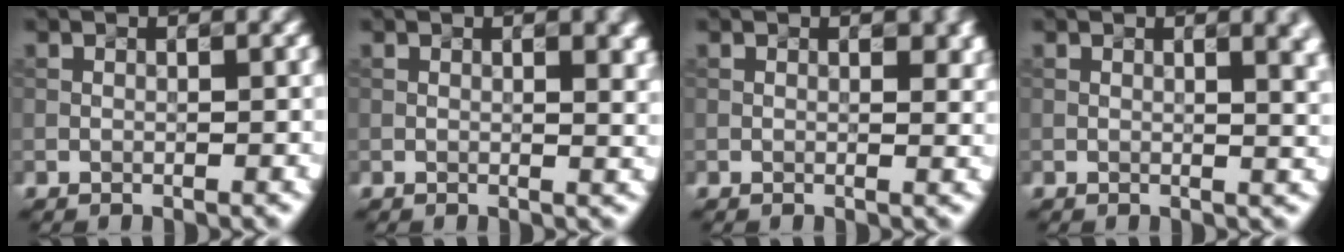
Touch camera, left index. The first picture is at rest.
{"total": 4.6, "force": [1.3, 2.1, 3.9], "torque": [-0.021, 0.013, 0.020]}
{"total": 2.4, "force": [0.9, 1.0, 2.0], "torque": [-0.019, 0.003, 0.018]}
{"total": 5.2, "force": [1.7, 2.4, 4.4], "torque": [-0.017, 0.012, 0.022]}